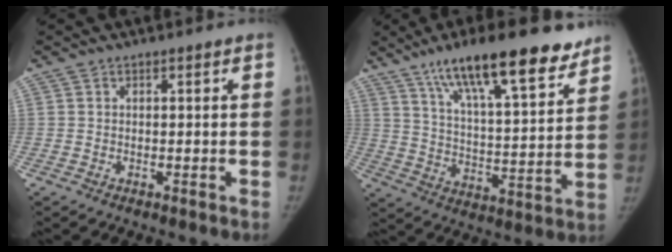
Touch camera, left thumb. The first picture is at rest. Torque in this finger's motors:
{"motor_torque": [0.87, -0.13, 1.61, -1.16, 0.12]}